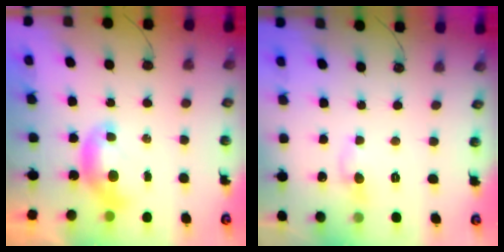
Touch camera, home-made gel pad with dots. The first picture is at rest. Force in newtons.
{"total": 0.8, "press": 0.6, "slide": 0.5}